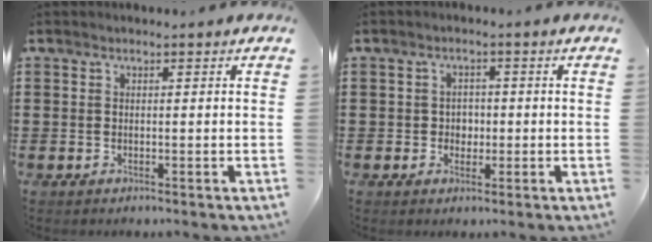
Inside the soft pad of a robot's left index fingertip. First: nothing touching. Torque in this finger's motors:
{"motor_torque": [-0.25, 0.73, 0.03, 0.00]}